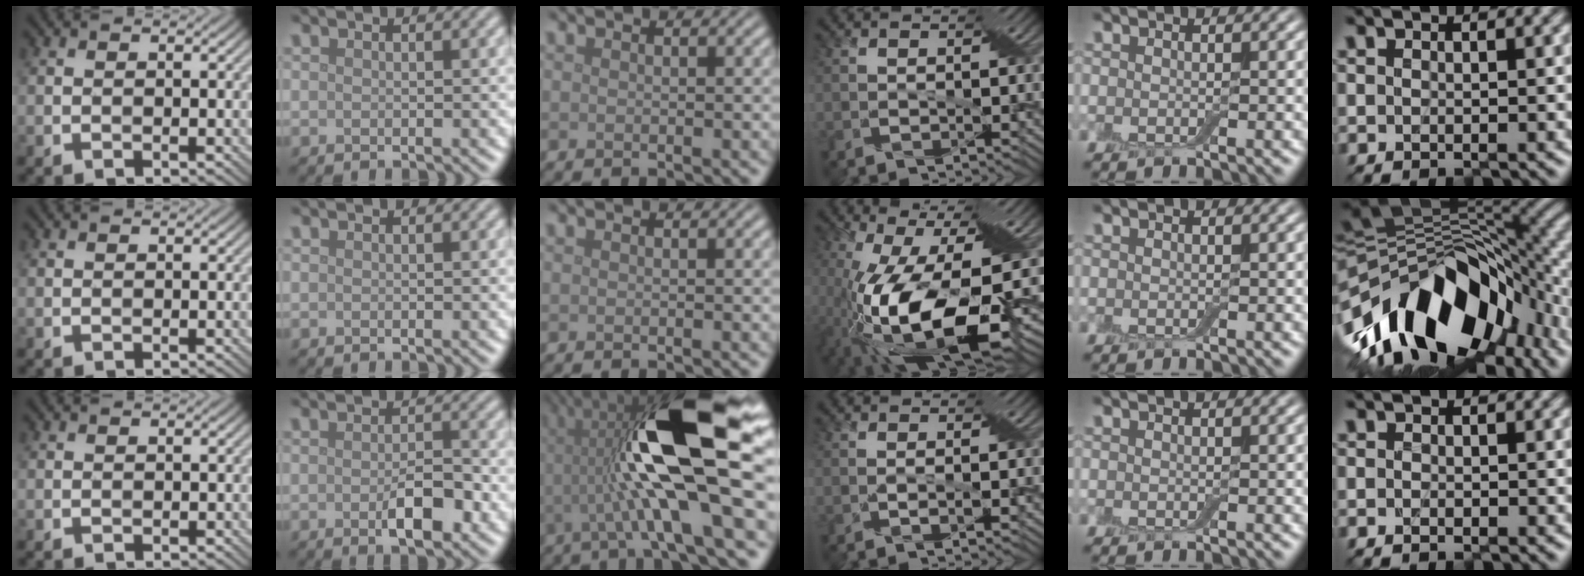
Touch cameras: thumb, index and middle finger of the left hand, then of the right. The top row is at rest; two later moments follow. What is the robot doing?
{"motion": "cut", "object": "aluminum foil"}